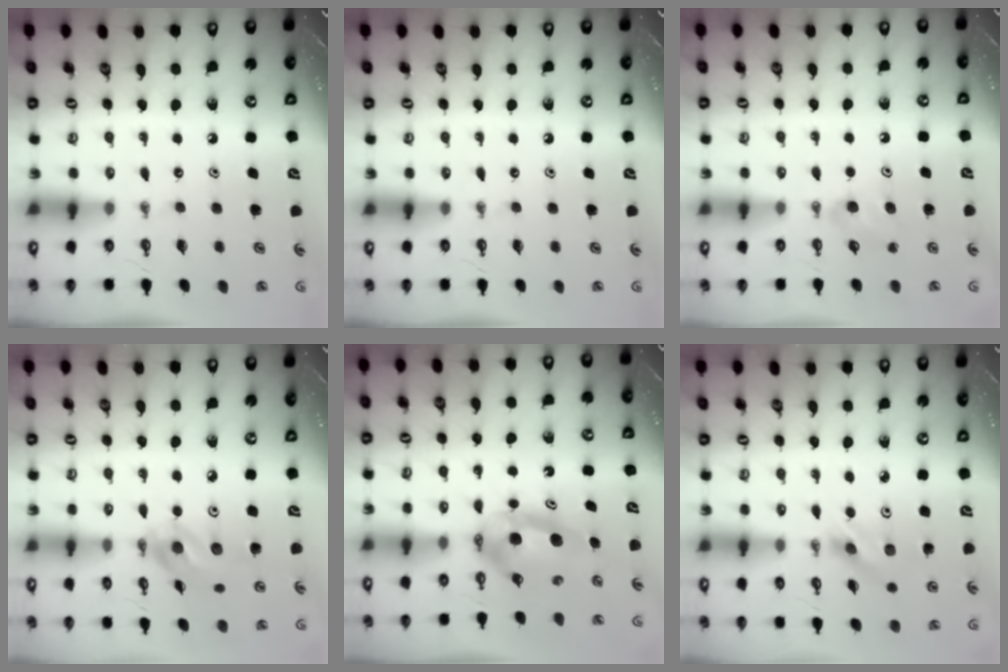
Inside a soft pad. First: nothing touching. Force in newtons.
{"total": 0.0}
{"total": 5.3, "press": 5.1, "slide": 1.4}
{"total": 13.3, "press": 12.2, "slide": 5.5}
{"total": 7.0, "press": 6.3, "slide": 3.0}
{"total": 3.4, "press": 3.4, "slide": 0.4}